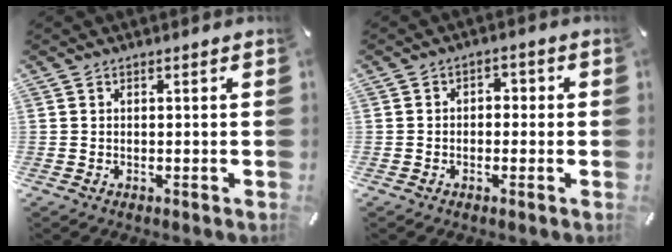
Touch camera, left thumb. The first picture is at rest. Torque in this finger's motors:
{"motor_torque": [-0.02, -0.13, 0.11, 0.15, 0.00]}